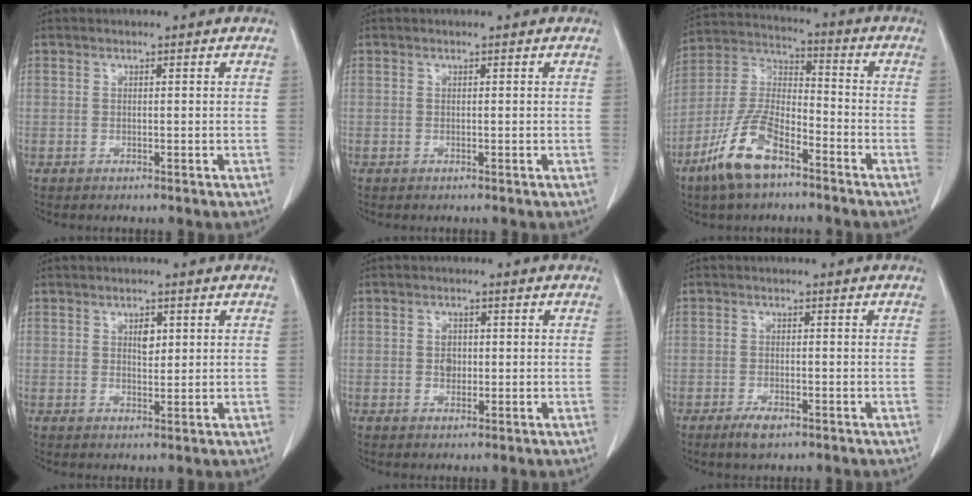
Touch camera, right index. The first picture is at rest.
{"total": 0.0}
{"total": 12.3, "force": [-7.5, 4.4, 8.7], "torque": [-0.190, -0.002, -0.146]}
{"total": 2.3, "force": [0.8, 1.2, 1.8], "torque": [-0.027, -0.003, 0.014]}
{"total": 2.2, "force": [0.0, 1.7, 1.4], "torque": [-0.022, 0.002, 0.001]}
{"total": 2.6, "force": [-1.7, 0.9, 1.8], "torque": [-0.035, -0.001, -0.025]}